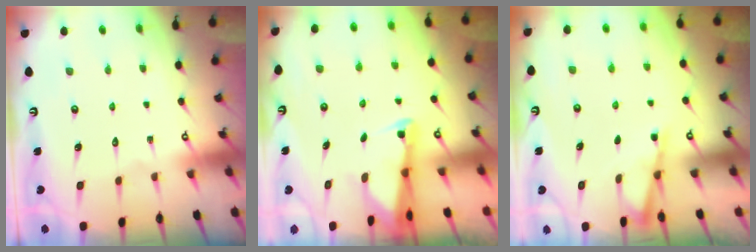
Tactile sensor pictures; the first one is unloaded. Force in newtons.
{"total": 2.4, "press": 2.4, "slide": 0.2}
{"total": 1.6, "press": 1.6, "slide": 0.2}